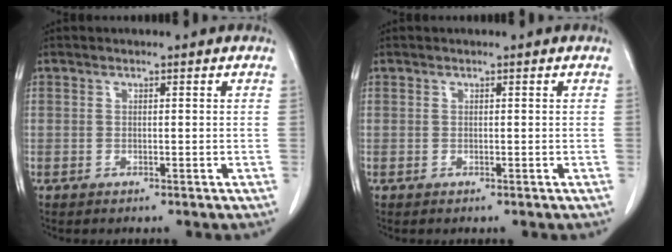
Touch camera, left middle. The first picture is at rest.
{"total": 0.0}